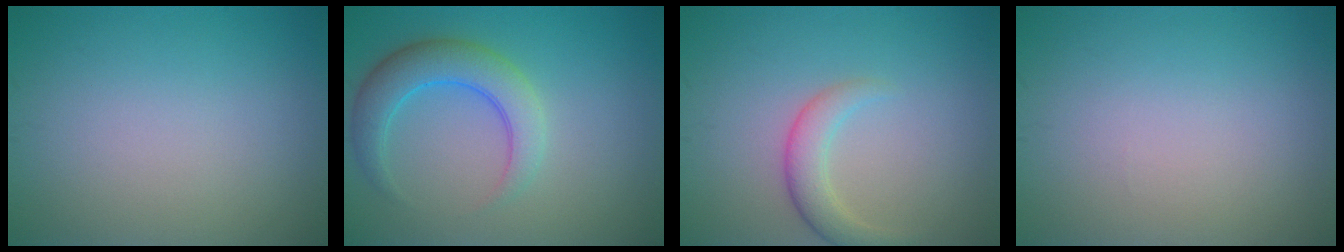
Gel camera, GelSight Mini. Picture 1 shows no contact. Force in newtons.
{"total": 4.7, "press": 4.7, "slide": 0.2}
{"total": 2.7, "press": 2.7, "slide": 0.2}
{"total": 0.0}